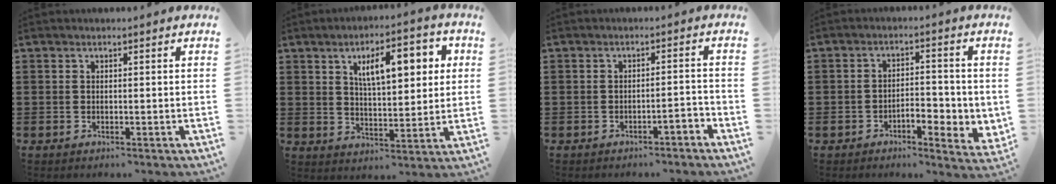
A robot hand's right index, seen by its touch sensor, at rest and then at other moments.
{"total": 9.4, "force": [3.6, 3.5, 8.0], "torque": [-0.137, 0.005, 0.055]}
{"total": 2.2, "force": [-1.9, 0.1, 1.1], "torque": [-0.022, 0.003, -0.038]}
{"total": 4.6, "force": [-2.0, 2.3, 3.5], "torque": [-0.054, 0.006, -0.039]}